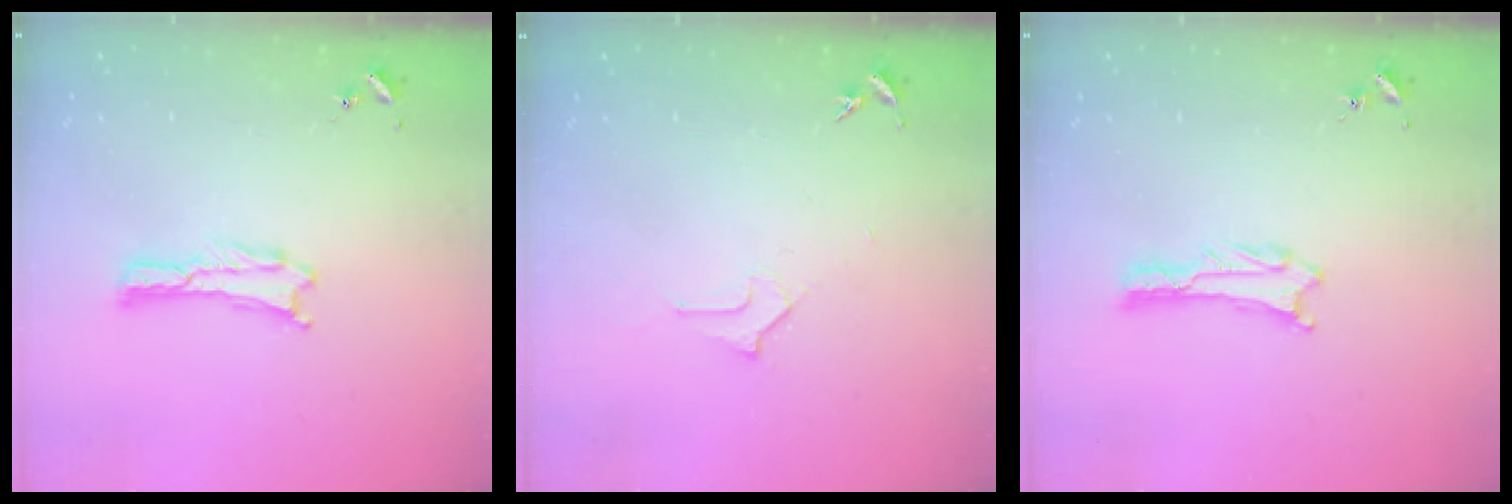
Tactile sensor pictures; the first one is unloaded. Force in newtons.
{"total": 1.6, "press": 1.6, "slide": 0.1}
{"total": 1.0, "press": 1.0, "slide": 0.1}